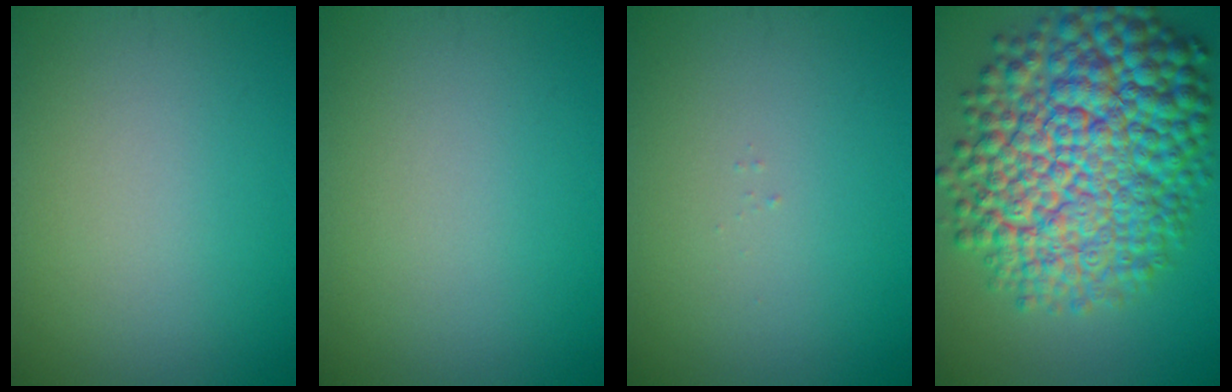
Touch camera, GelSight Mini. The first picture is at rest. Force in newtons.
{"total": 0.0}
{"total": 0.0}
{"total": 15.8, "press": 15.8, "slide": 0.3}